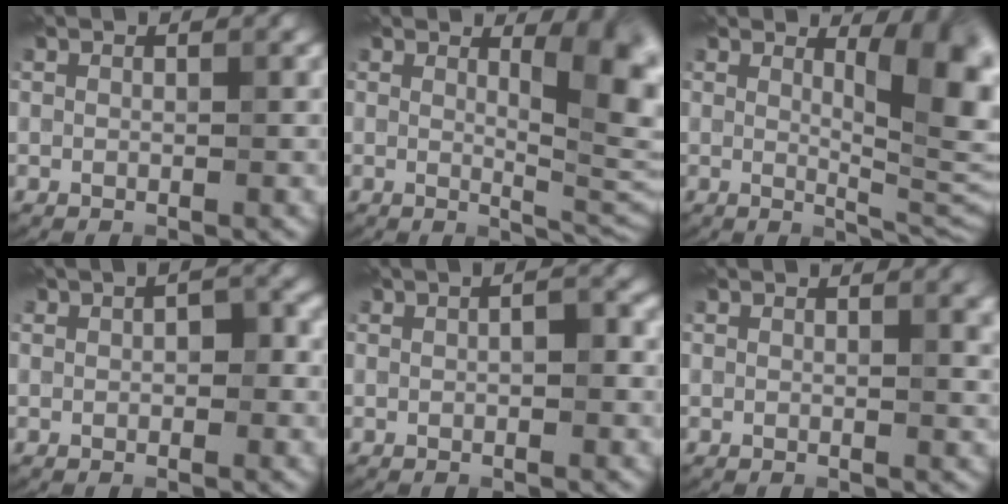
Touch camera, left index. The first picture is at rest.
{"total": 6.7, "force": [2.0, 2.2, 6.0], "torque": [-0.074, -0.009, 0.033]}
{"total": 7.8, "force": [2.4, 2.4, 7.0], "torque": [-0.088, -0.010, 0.043]}
{"total": 2.4, "force": [0.1, 1.5, 1.9], "torque": [-0.025, 0.004, -0.002]}
{"total": 1.9, "force": [0.1, 1.0, 1.6], "torque": [-0.024, 0.005, 0.001]}
{"total": 2.2, "force": [1.0, 0.7, 1.8], "torque": [-0.018, 0.000, 0.015]}